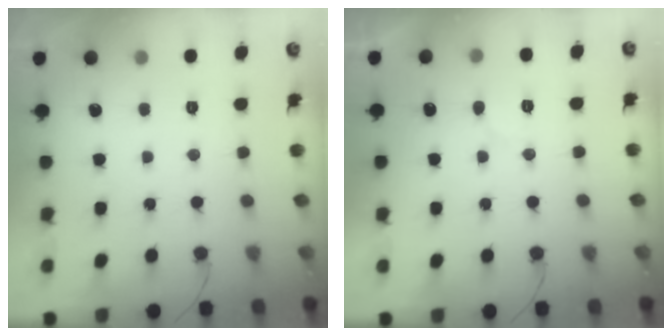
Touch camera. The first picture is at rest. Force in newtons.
{"total": 5.4, "press": 5.4, "slide": 0.5}